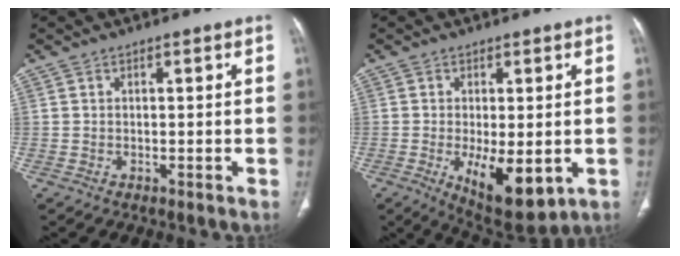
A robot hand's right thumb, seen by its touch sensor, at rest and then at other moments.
{"total": 11.0, "force": [-2.7, 4.7, 9.6], "torque": [-0.138, -0.020, -0.026]}